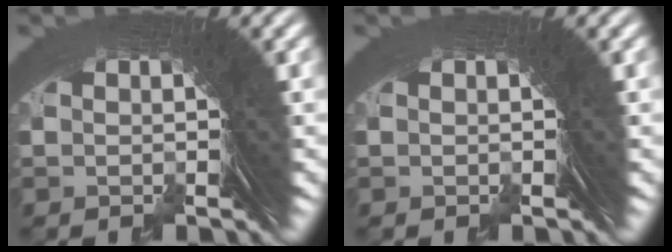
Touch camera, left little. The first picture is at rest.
{"total": 0.0}